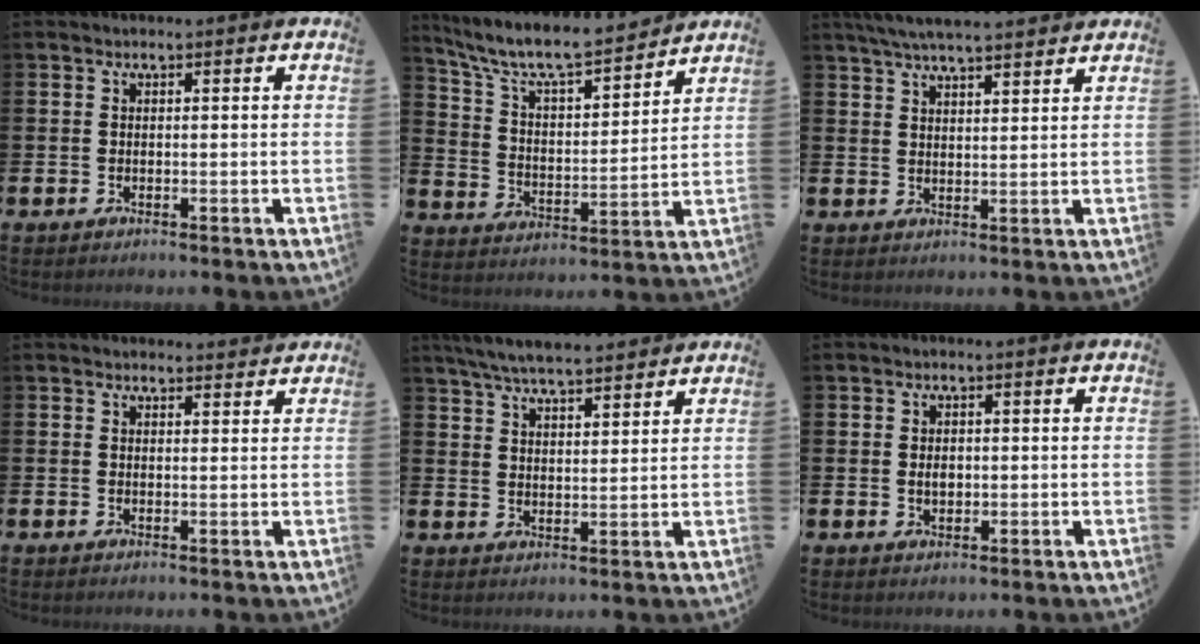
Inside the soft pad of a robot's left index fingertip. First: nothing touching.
{"total": 8.9, "force": [8.2, 1.5, 3.1], "torque": [-0.102, -0.055, 0.141]}
{"total": 5.0, "force": [4.8, 0.3, 1.5], "torque": [-0.043, -0.014, 0.087]}
{"total": 1.6, "force": [1.5, 0.3, -0.1], "torque": [0.005, -0.005, 0.027]}
{"total": 6.3, "force": [6.0, 0.7, 1.7], "torque": [-0.048, -0.024, 0.110]}
{"total": 1.6, "force": [0.1, 1.1, 1.2], "torque": [-0.009, 0.001, -0.003]}